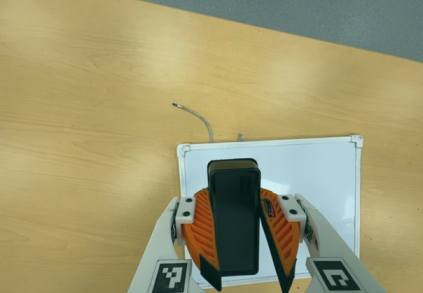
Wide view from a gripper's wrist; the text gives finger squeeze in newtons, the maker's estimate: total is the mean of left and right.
{"total": 10.3, "left": 10.2, "right": 10.3}